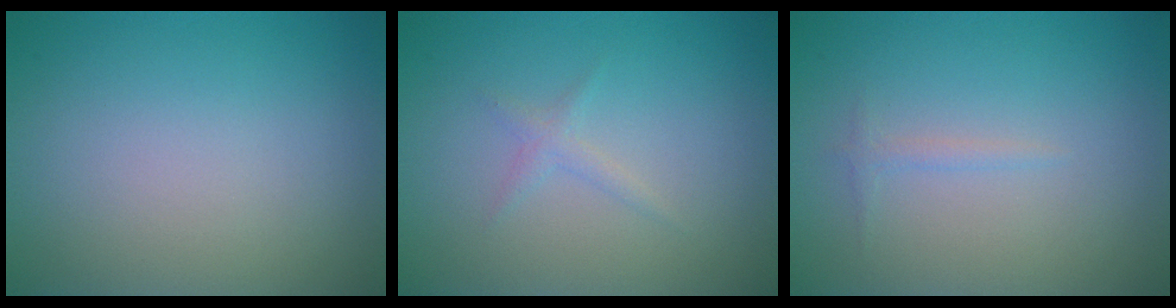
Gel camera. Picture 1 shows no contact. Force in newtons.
{"total": 1.0, "press": 1.0, "slide": 0.1}
{"total": 0.7, "press": 0.7, "slide": 0.1}